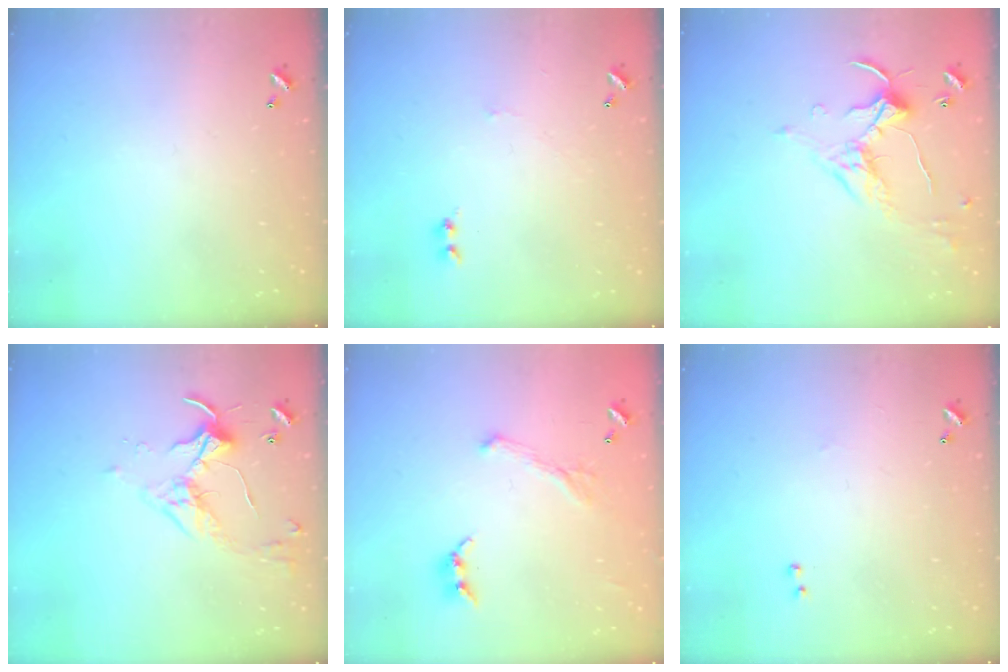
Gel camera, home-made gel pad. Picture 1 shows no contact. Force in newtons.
{"total": 1.7, "press": 1.6, "slide": 0.6}
{"total": 1.5, "press": 1.3, "slide": 0.8}
{"total": 3.5, "press": 3.4, "slide": 0.7}
{"total": 2.1, "press": 2.0, "slide": 0.7}
{"total": 2.1, "press": 2.0, "slide": 0.7}